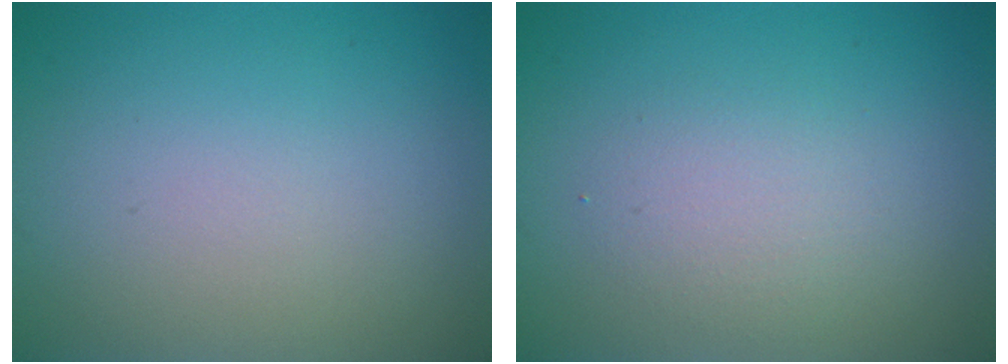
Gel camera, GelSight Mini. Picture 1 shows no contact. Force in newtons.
{"total": 2.2, "press": 2.2, "slide": 0.1}